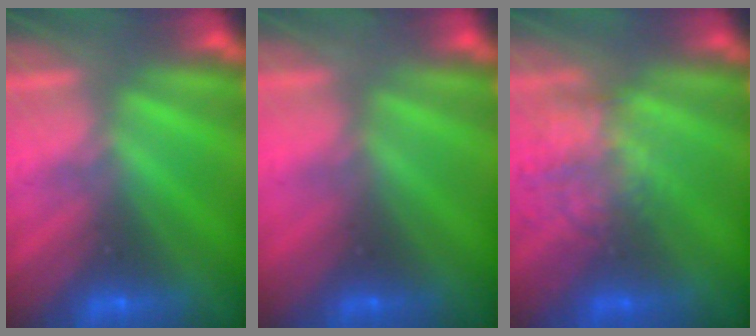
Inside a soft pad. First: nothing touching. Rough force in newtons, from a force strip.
{"total": 4.7}
{"total": 2.1}